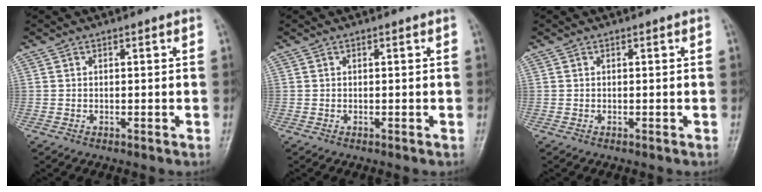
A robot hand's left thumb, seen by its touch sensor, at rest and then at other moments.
{"total": 0.0}
{"total": 0.0}